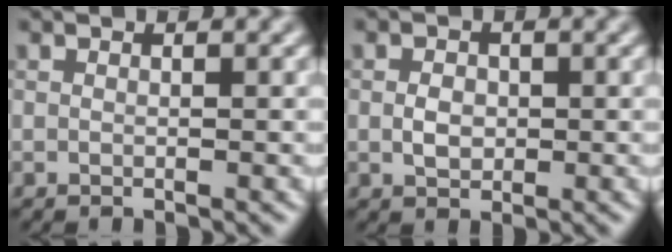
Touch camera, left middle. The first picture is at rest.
{"total": 1.8, "force": [-0.1, 1.4, 1.2], "torque": [-0.024, 0.000, -0.004]}